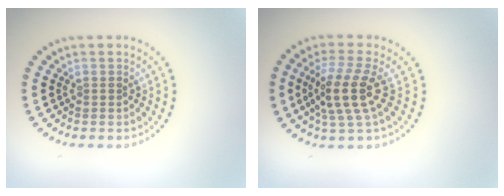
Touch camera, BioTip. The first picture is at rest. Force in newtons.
{"total": 4.0, "press": 3.5, "slide": 2.0}